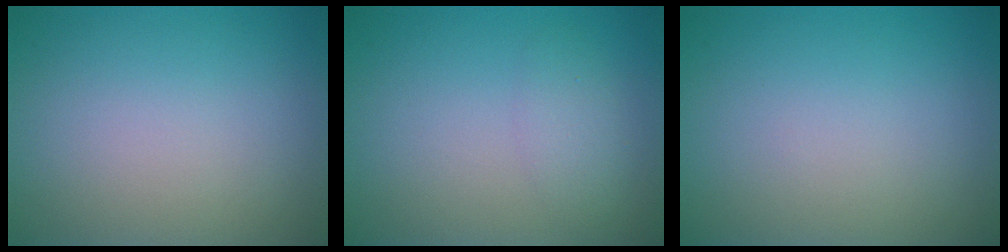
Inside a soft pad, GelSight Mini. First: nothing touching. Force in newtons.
{"total": 1.8, "press": 1.8, "slide": 0.0}
{"total": 0.0}